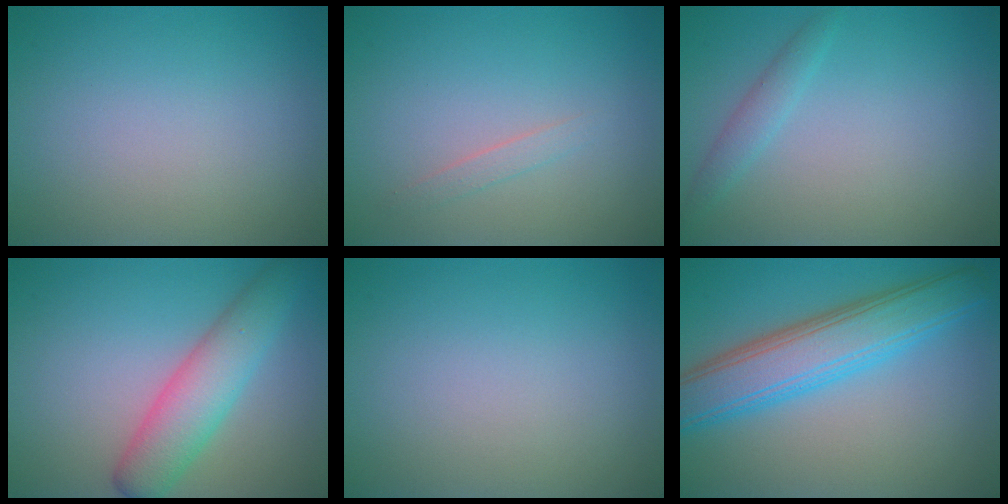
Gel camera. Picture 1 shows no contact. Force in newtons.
{"total": 0.9, "press": 0.9, "slide": 0.0}
{"total": 1.5, "press": 1.5, "slide": 0.1}
{"total": 5.1, "press": 5.1, "slide": 0.1}
{"total": 0.0}
{"total": 7.2, "press": 7.1, "slide": 0.3}